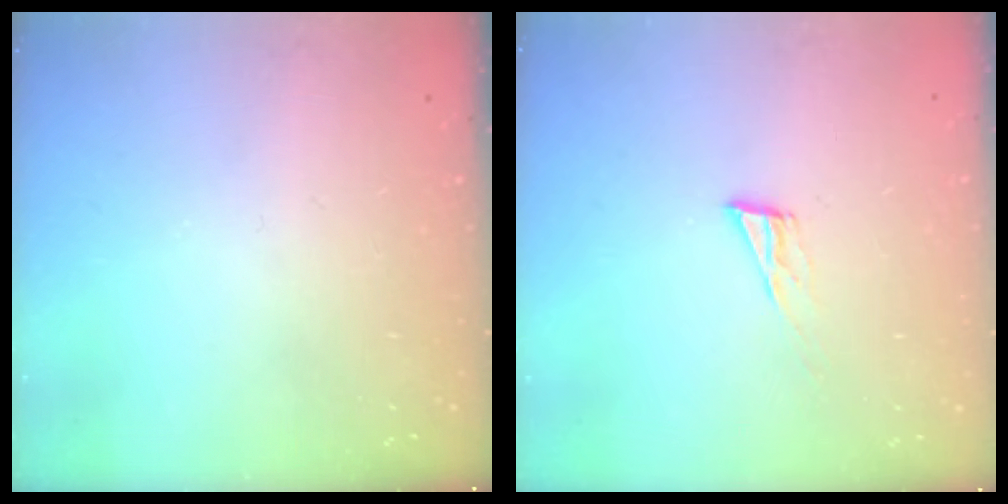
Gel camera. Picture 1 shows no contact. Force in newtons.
{"total": 5.9, "press": 5.8, "slide": 0.7}